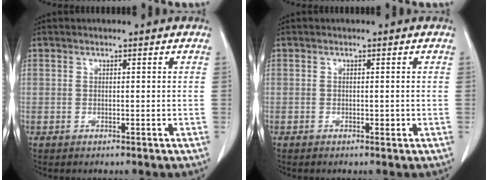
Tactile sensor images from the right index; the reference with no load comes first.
{"total": 0.6, "force": [0.0, 0.5, 0.4], "torque": [-0.002, 0.001, -0.001]}